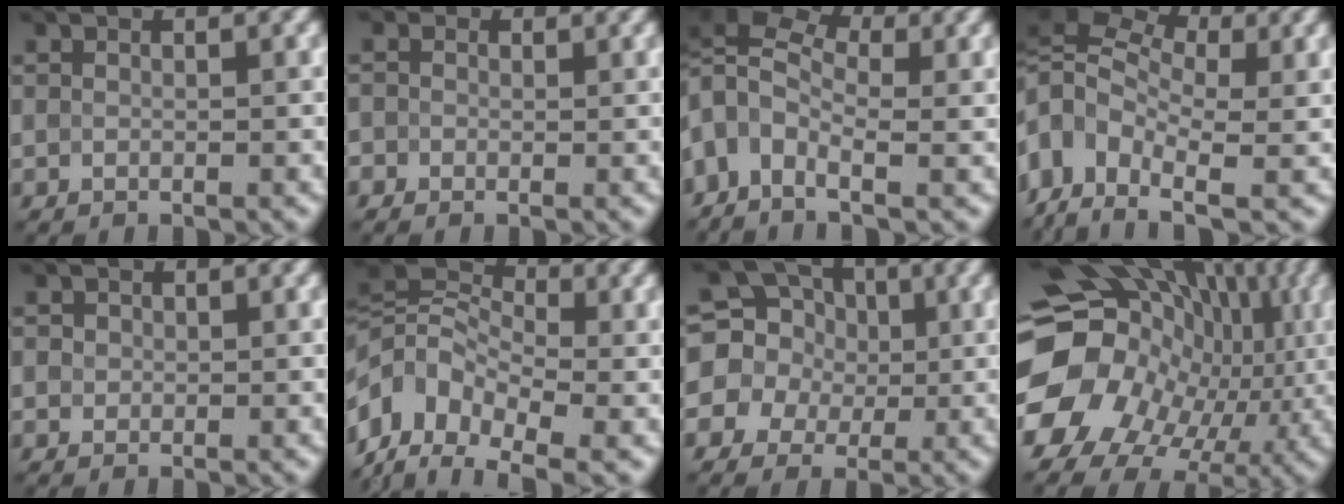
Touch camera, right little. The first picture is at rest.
{"total": 2.2, "force": [0.6, 1.9, 0.8], "torque": [-0.002, 0.004, -0.017]}
{"total": 7.4, "force": [0.3, 4.6, 5.8], "torque": [-0.131, 0.016, 0.002]}
{"total": 9.2, "force": [0.0, 6.2, 6.8], "torque": [-0.153, 0.008, 0.003]}
{"total": 0.9, "force": [0.2, 0.9, 0.2], "torque": [0.002, -0.001, -0.001]}
{"total": 10.3, "force": [-3.1, 7.0, 6.9], "torque": [-0.151, 0.016, -0.080]}
{"total": 10.4, "force": [2.2, 9.3, 4.1], "torque": [-0.106, 0.043, 0.011]}
{"total": 18.5, "force": [-2.0, 15.1, 10.5], "torque": [-0.203, -0.007, -0.037]}